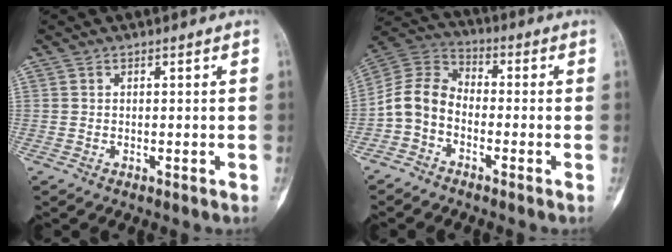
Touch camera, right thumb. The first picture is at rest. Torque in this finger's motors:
{"motor_torque": [0.42, 0.41, 0.68, -0.67, 0.05]}